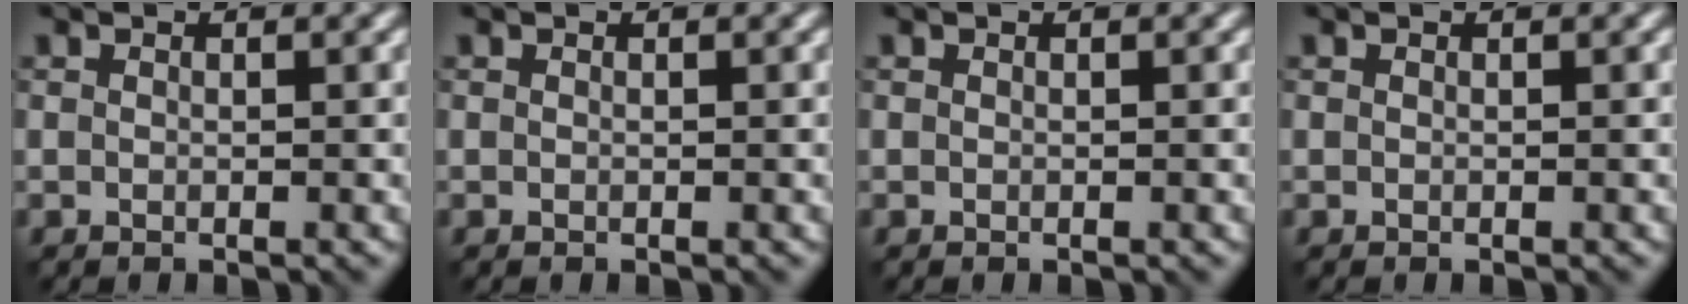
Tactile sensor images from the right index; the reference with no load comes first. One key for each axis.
{"total": 0.0}
{"total": 0.0}
{"total": 0.0}